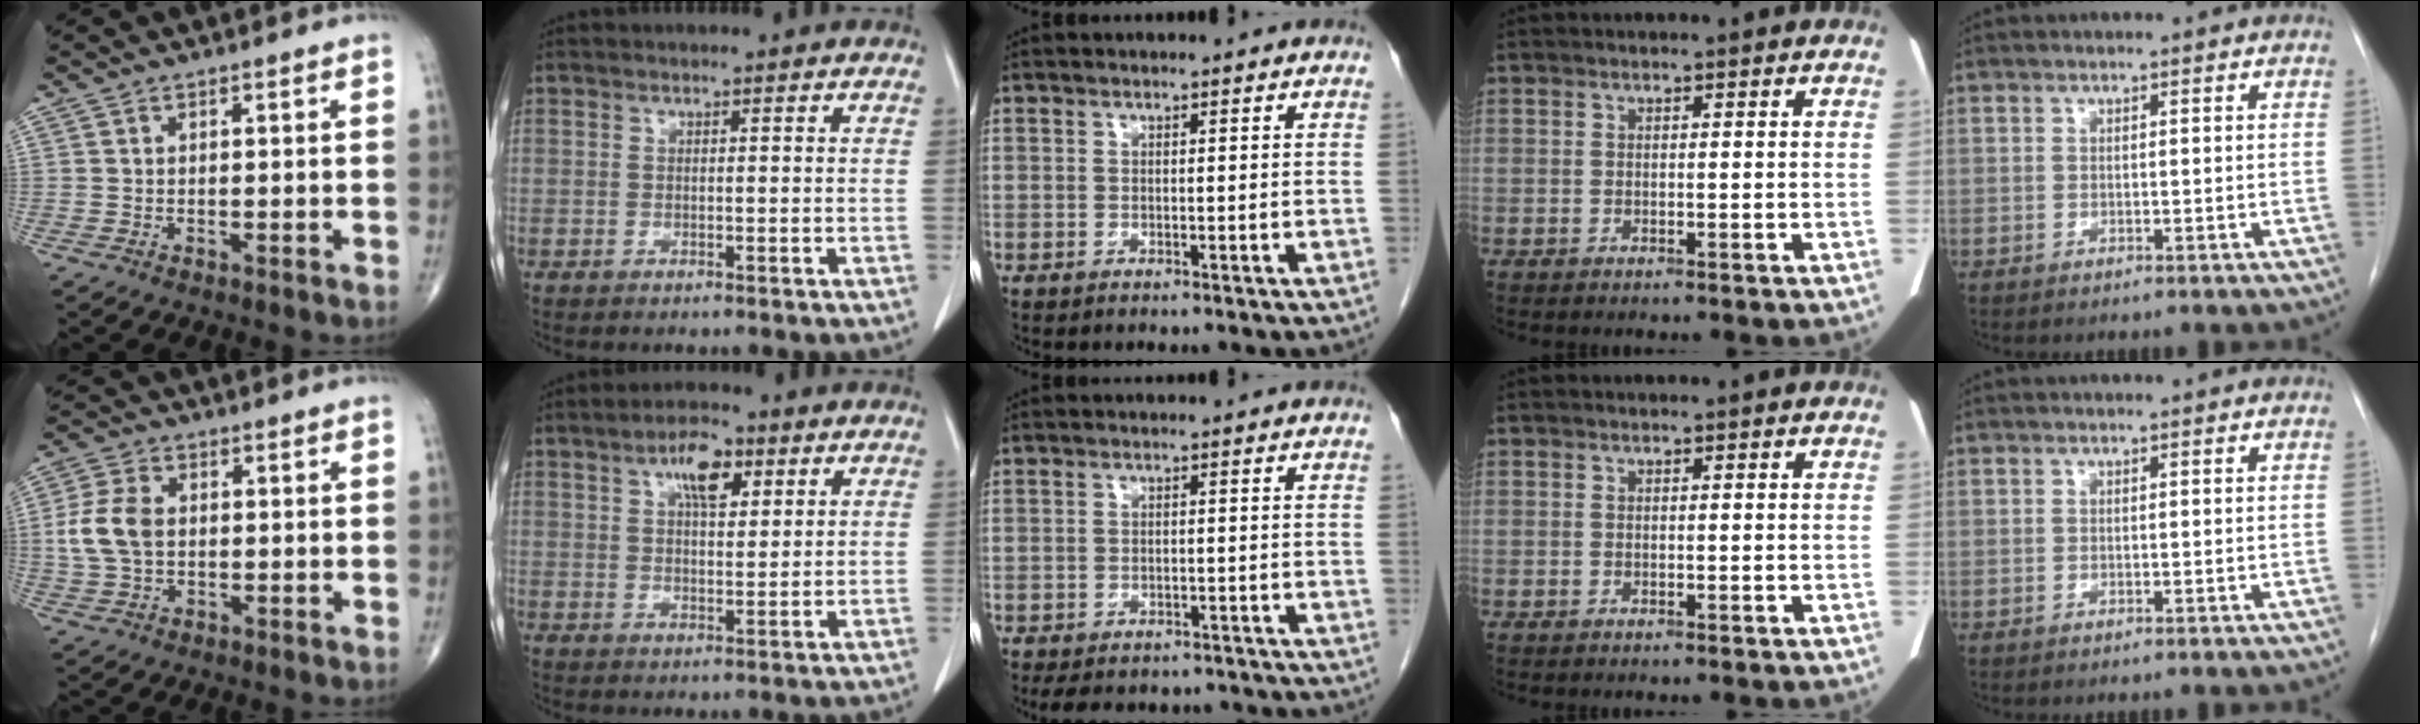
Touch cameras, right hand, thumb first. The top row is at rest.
{"thumb": {"total": 7.9, "force": [0.3, 5.3, 5.9], "torque": [-0.122, 0.010, 0.006]}, "index": {"total": 6.2, "force": [3.0, 2.5, 4.9], "torque": [-0.084, 0.008, 0.047]}, "middle": {"total": 10.2, "force": [-8.8, 4.1, 3.1], "torque": [-0.055, 0.003, -0.108]}}